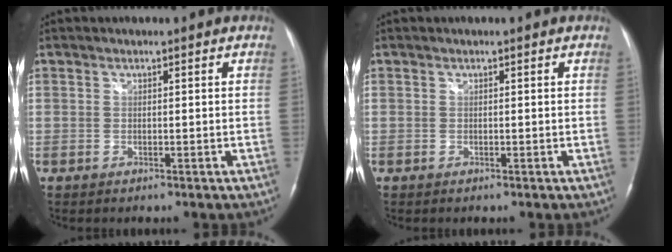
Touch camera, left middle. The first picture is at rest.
{"total": 0.0}